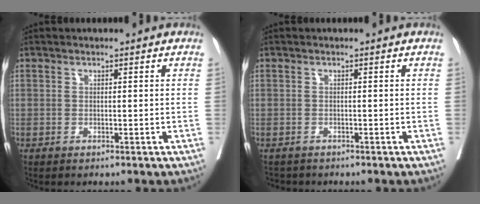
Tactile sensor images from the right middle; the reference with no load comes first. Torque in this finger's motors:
{"motor_torque": [-0.15, -0.12, 0.00, 0.00]}